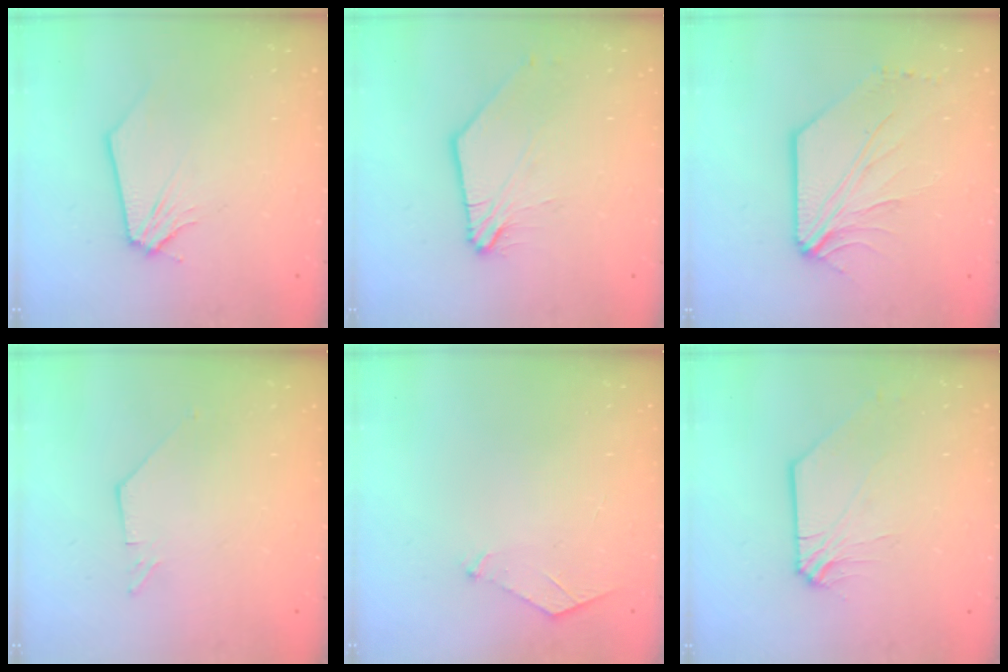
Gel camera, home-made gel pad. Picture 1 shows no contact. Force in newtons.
{"total": 2.4, "press": 2.4, "slide": 0.5}
{"total": 6.4, "press": 6.3, "slide": 0.9}
{"total": 1.2, "press": 1.1, "slide": 0.1}
{"total": 4.7, "press": 4.6, "slide": 0.6}
{"total": 1.0, "press": 0.9, "slide": 0.2}